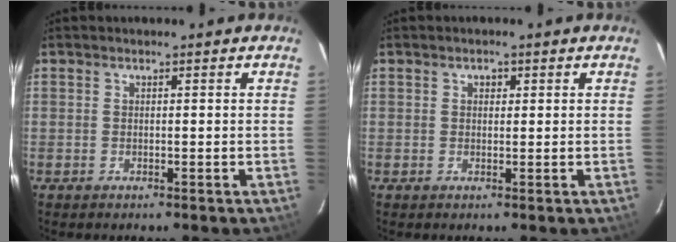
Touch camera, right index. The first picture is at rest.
{"total": 1.2, "force": [0.4, 1.0, 0.5], "torque": [-0.005, 0.007, 0.005]}